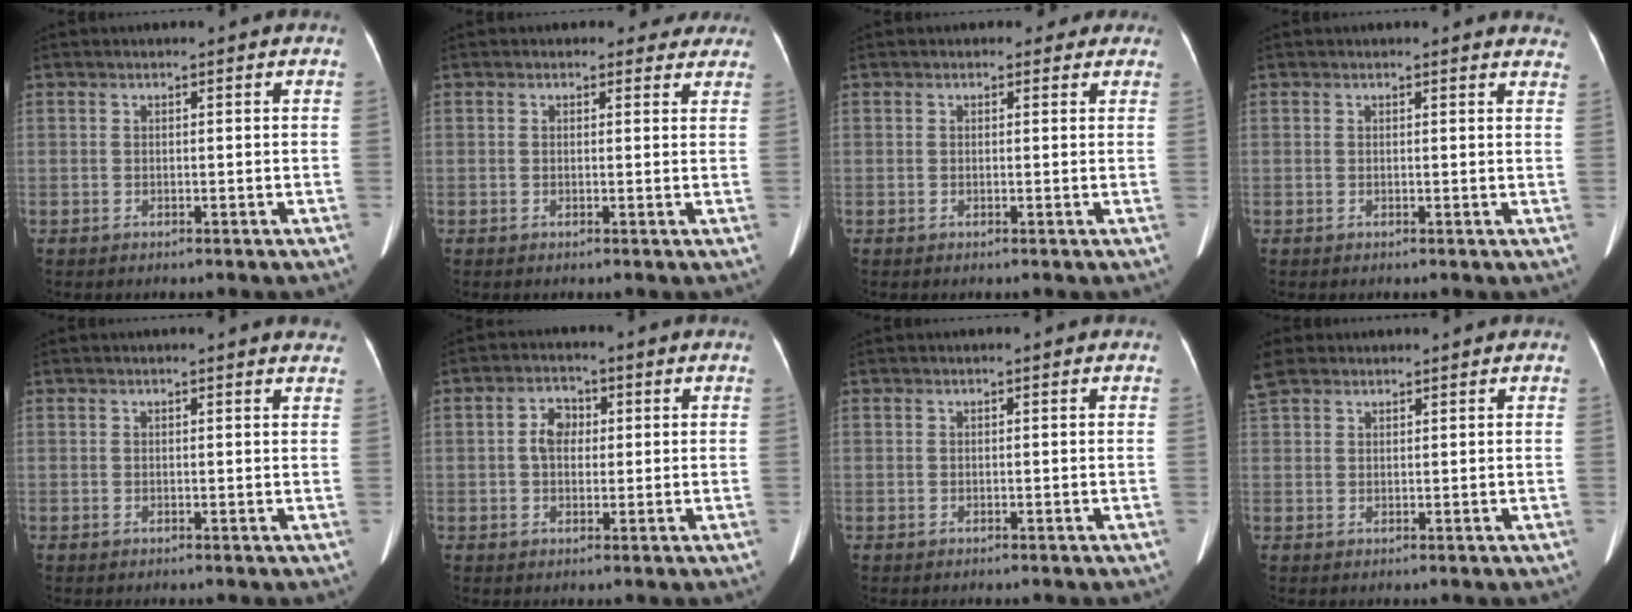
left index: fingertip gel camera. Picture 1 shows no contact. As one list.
[{"total": 3.1, "force": [2.6, 1.7, 0.3], "torque": [0.014, 0.002, 0.015]}, {"total": 1.7, "force": [1.3, 1.1, 0.4], "torque": [0.003, 0.005, 0.007]}, {"total": 5.2, "force": [5.0, 1.1, 0.5], "torque": [0.018, -0.017, 0.021]}, {"total": 3.6, "force": [3.4, 0.4, 0.9], "torque": [-0.010, -0.010, 0.016]}, {"total": 3.8, "force": [0.4, 2.5, 2.8], "torque": [-0.055, 0.016, 0.007]}, {"total": 0.0}, {"total": 6.3, "force": [4.7, 3.4, 2.5], "torque": [-0.073, 0.031, 0.101]}]